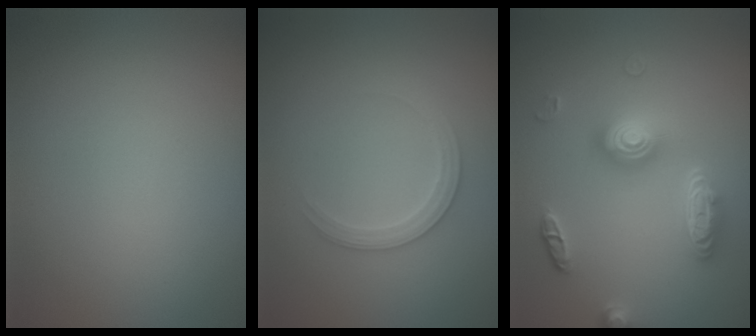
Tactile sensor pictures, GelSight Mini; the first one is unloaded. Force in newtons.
{"total": 2.2, "press": 2.2, "slide": 0.2}
{"total": 4.5, "press": 3.6, "slide": 2.6}